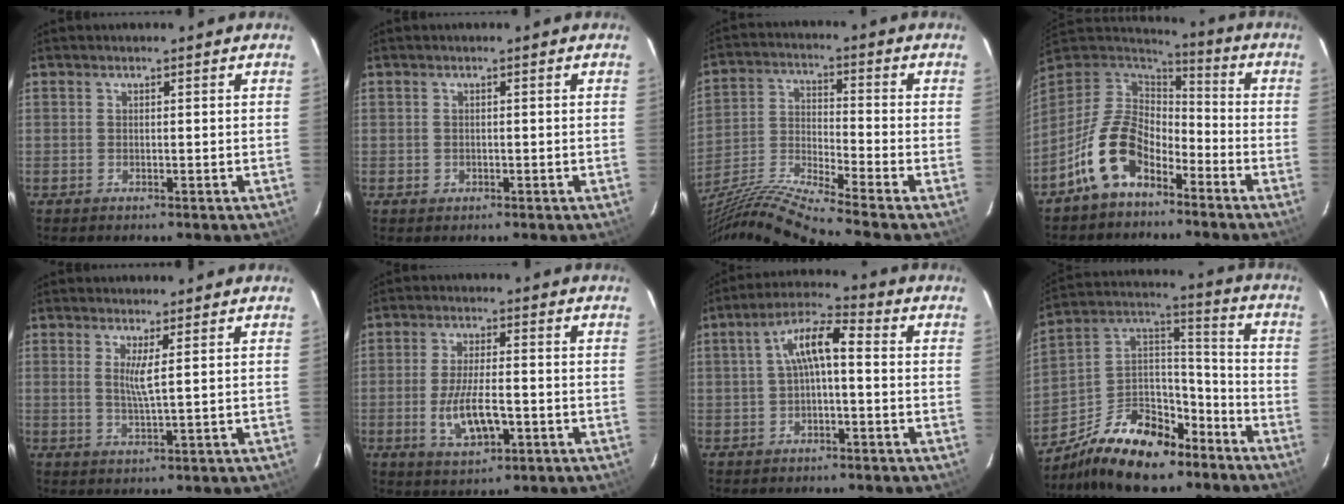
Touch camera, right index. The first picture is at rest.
{"total": 1.0, "force": [-0.3, 1.0, 0.2], "torque": [0.001, 0.002, -0.002]}
{"total": 17.8, "force": [-15.4, -2.1, 8.8], "torque": [-0.173, -0.048, -0.289]}
{"total": 13.0, "force": [-7.5, 7.4, 7.5], "torque": [-0.160, 0.015, -0.141]}
{"total": 3.1, "force": [1.0, -0.4, 2.9], "torque": [-0.056, -0.009, 0.016]}
{"total": 8.4, "force": [-2.5, 3.1, 7.4], "torque": [-0.148, -0.011, -0.038]}
{"total": 7.2, "force": [-0.3, 2.1, 6.8], "torque": [-0.137, 0.025, -0.004]}
{"total": 18.7, "force": [-12.9, 9.2, 10.0], "torque": [-0.205, 0.045, -0.210]}